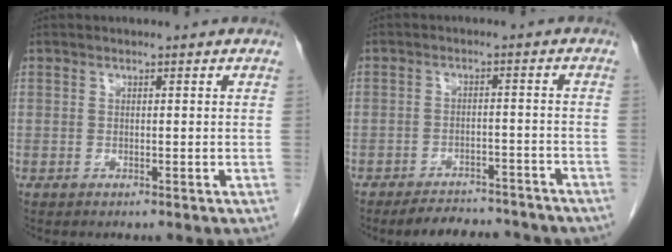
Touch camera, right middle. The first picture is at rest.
{"total": 10.2, "force": [-9.3, 2.6, 3.3], "torque": [-0.041, 0.002, -0.118]}